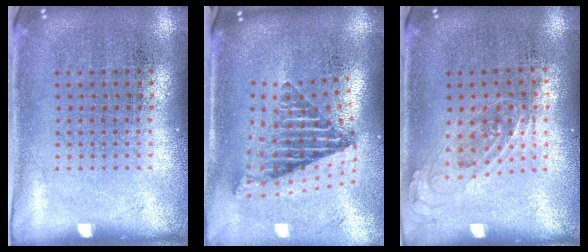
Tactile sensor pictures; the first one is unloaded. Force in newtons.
{"total": 2.6, "press": 1.7, "slide": 1.9}
{"total": 0.8, "press": 0.7, "slide": 0.4}